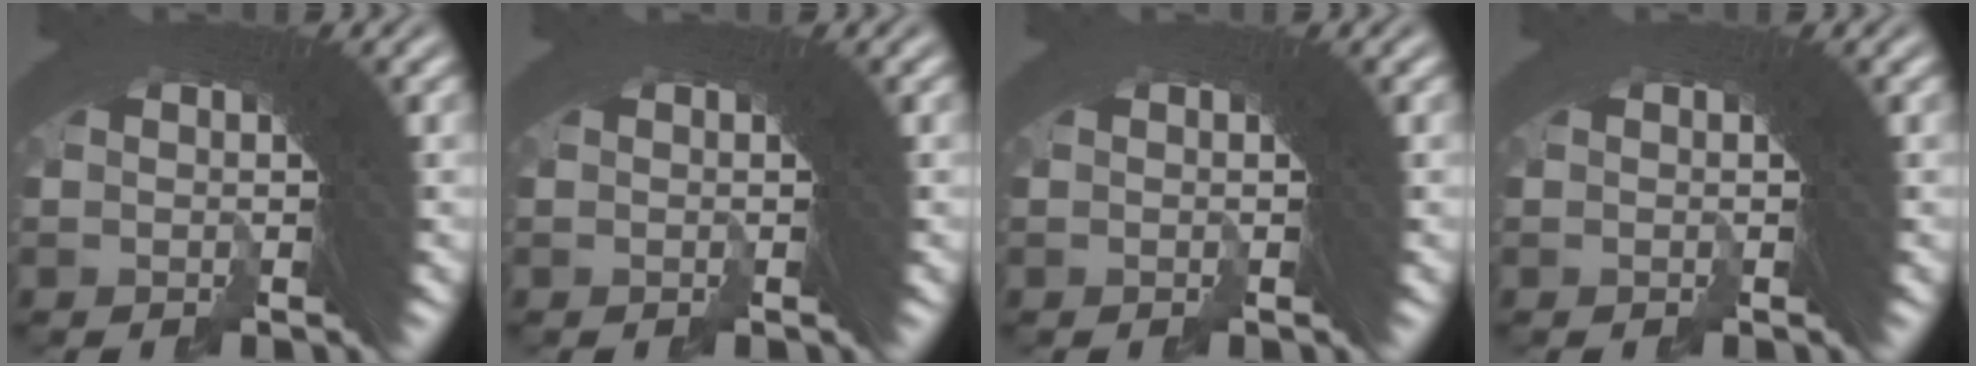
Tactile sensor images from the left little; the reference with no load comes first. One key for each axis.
{"total": 0.0}
{"total": 0.0}
{"total": 0.0}